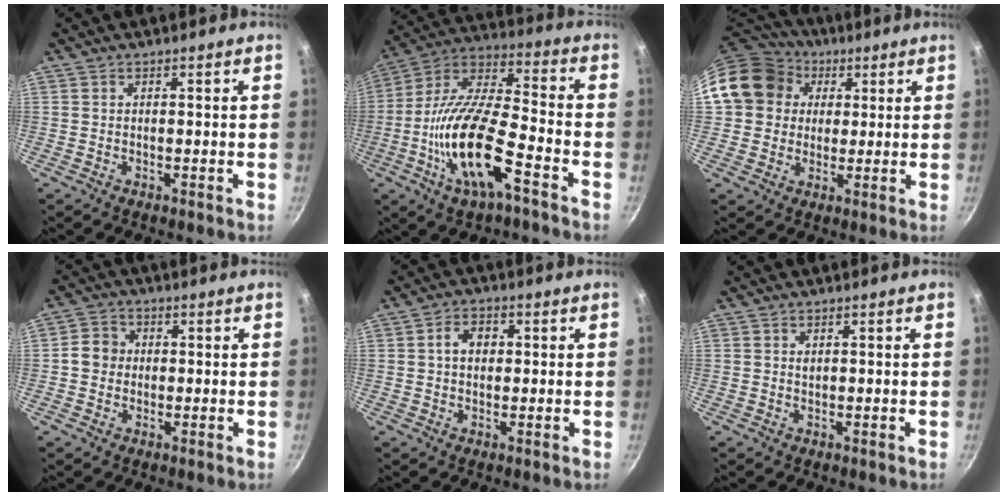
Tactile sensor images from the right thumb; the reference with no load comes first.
{"total": 19.1, "force": [-7.3, 6.5, 16.4], "torque": [-0.313, 0.037, -0.153]}
{"total": 15.0, "force": [3.7, 13.2, 6.1], "torque": [-0.091, 0.026, 0.057]}
{"total": 4.5, "force": [-0.1, 4.1, 1.8], "torque": [-0.011, 0.008, -0.013]}
{"total": 4.6, "force": [0.6, 3.5, 2.9], "torque": [-0.031, 0.009, 0.004]}
{"total": 0.7, "force": [0.3, 0.5, 0.4], "torque": [-0.006, -0.001, 0.005]}